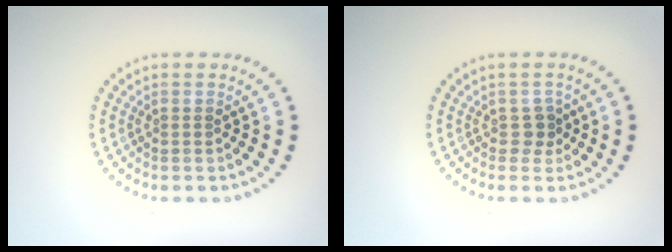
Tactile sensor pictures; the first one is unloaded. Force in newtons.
{"total": 1.3, "press": 1.0, "slide": 0.8}